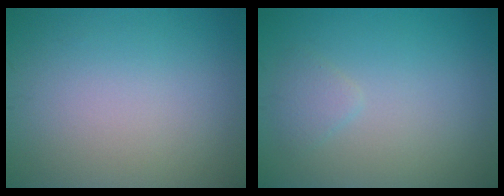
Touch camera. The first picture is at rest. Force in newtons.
{"total": 1.2, "press": 1.2, "slide": 0.1}